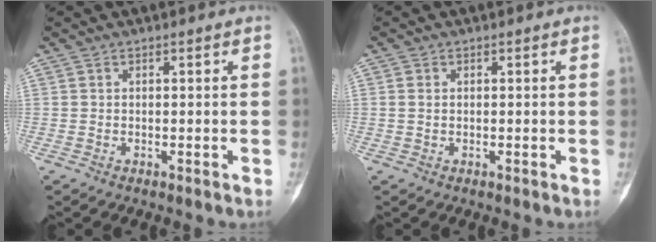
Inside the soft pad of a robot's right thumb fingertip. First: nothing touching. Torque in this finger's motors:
{"motor_torque": [-0.10, 0.20, -0.20, 0.18, -0.03]}